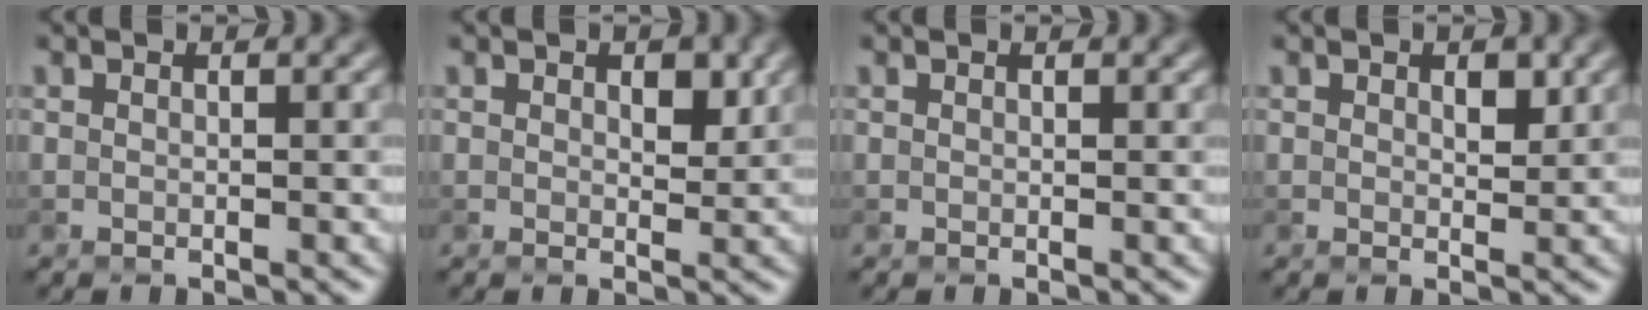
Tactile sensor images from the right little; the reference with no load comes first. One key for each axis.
{"total": 1.7, "fx": 0.6, "fy": 1.0, "fz": 1.2, "tx": -0.012, "ty": -0.005, "tz": 0.010}
{"total": 0.0}
{"total": 1.3, "fx": 0.5, "fy": 0.7, "fz": 0.9, "tx": -0.009, "ty": -0.003, "tz": 0.009}